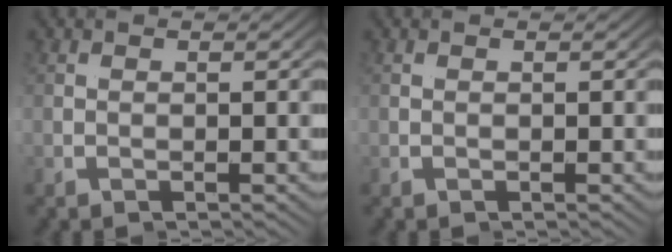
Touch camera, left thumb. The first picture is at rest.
{"total": 0.0}